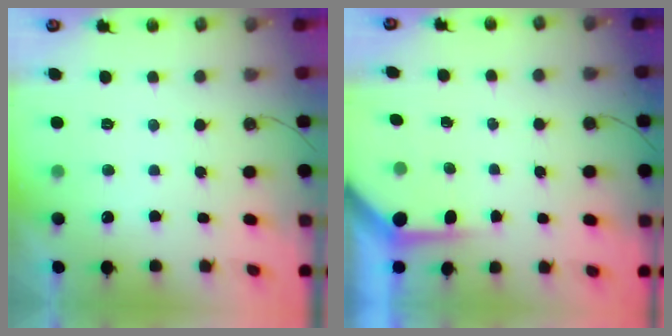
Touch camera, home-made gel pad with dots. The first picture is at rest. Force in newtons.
{"total": 3.7, "press": 3.7, "slide": 0.4}